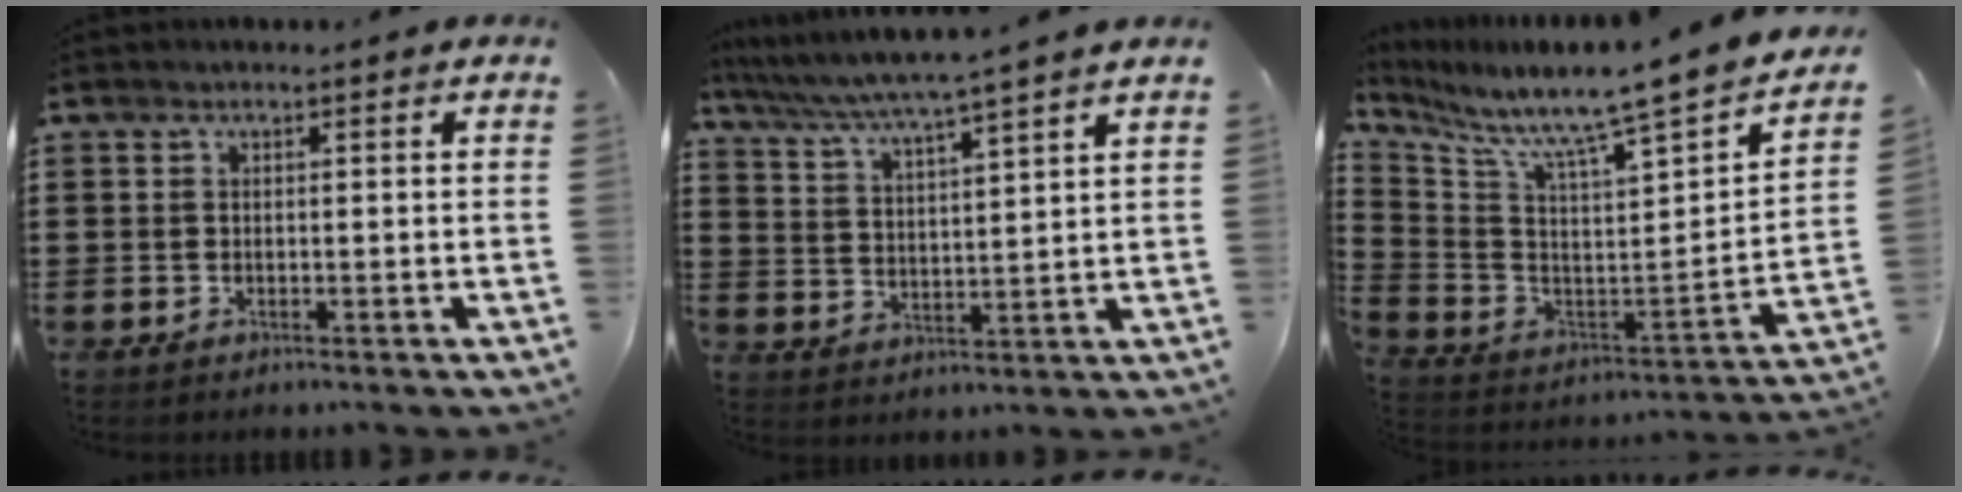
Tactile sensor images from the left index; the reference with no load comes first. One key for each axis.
{"total": 4.8, "fx": 4.2, "fy": -1.1, "fz": 1.9, "tx": -0.058, "ty": -0.035, "tz": 0.066}
{"total": 6.8, "fx": 6.0, "fy": -1.4, "fz": 2.7, "tx": -0.079, "ty": -0.081, "tz": 0.081}